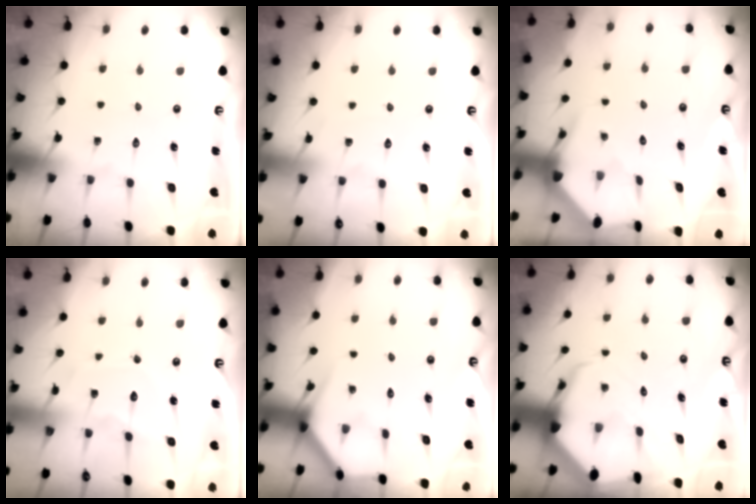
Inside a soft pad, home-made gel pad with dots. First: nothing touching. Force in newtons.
{"total": 2.5, "press": 2.5, "slide": 0.3}
{"total": 3.1, "press": 3.1, "slide": 0.3}
{"total": 7.2, "press": 7.1, "slide": 0.9}
{"total": 3.7, "press": 3.7, "slide": 0.3}
{"total": 7.1, "press": 7.1, "slide": 0.9}